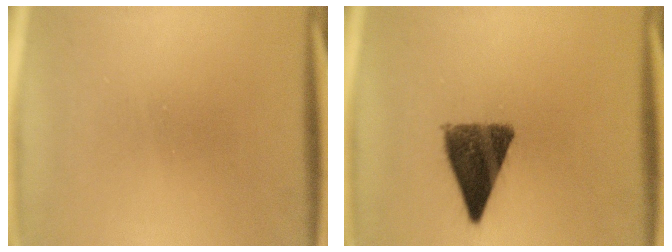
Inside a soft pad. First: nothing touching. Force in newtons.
{"total": 10.3}